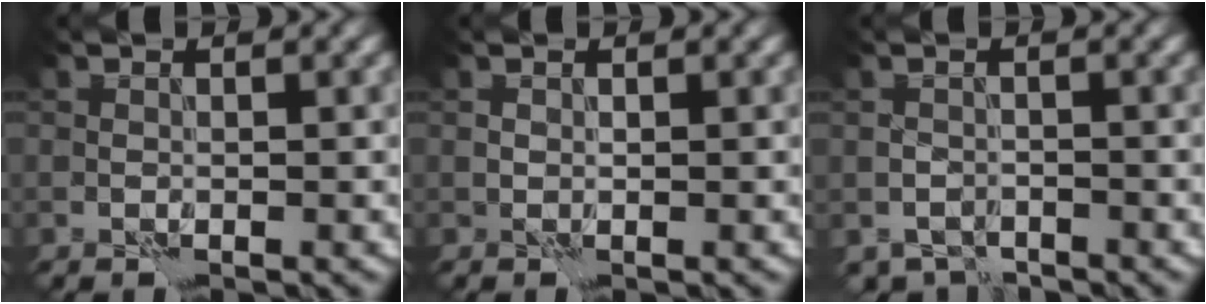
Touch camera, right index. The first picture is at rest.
{"total": 0.0}
{"total": 1.8, "force": [-1.6, 0.8, 0.2], "torque": [-0.001, -0.002, -0.032]}